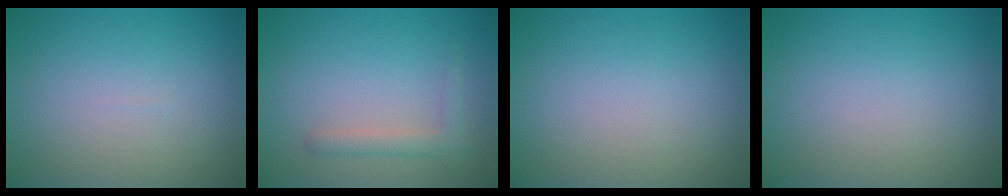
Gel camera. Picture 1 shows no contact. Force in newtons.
{"total": 1.8, "press": 1.8, "slide": 0.1}
{"total": 0.0}
{"total": 0.0}